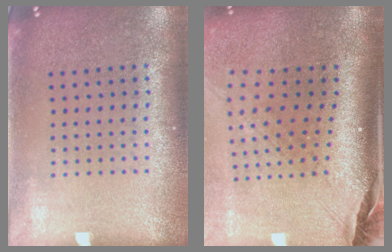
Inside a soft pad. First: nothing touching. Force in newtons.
{"total": 2.8, "press": 2.0, "slide": 1.9}